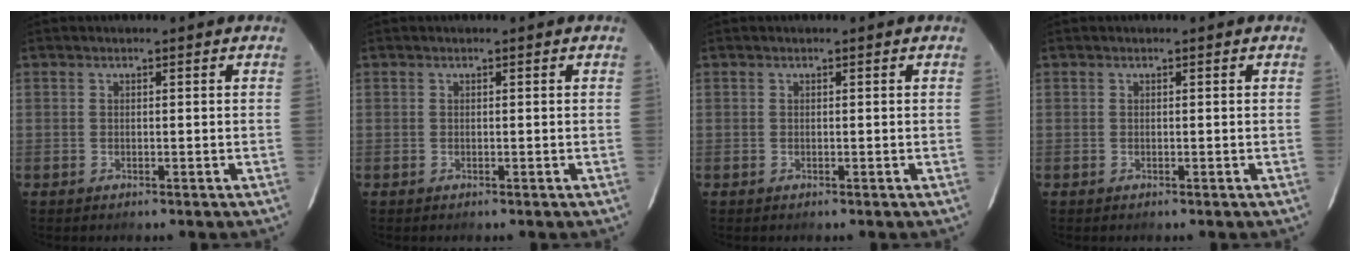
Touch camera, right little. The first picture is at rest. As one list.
[{"total": 0.0}, {"total": 0.0}, {"total": 0.0}]